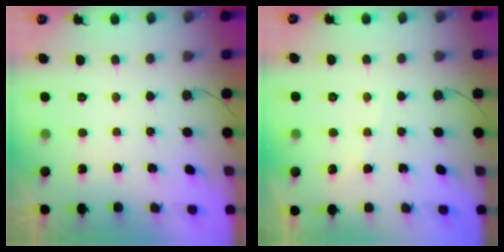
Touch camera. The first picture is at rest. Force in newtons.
{"total": 1.8, "press": 1.7, "slide": 0.3}